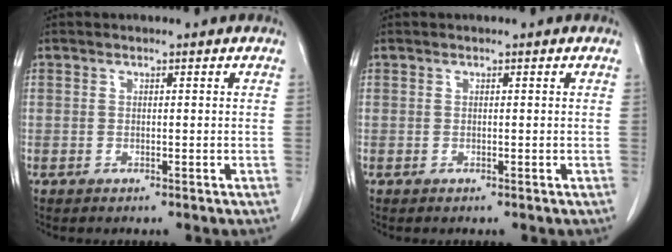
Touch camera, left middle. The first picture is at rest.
{"total": 0.0}